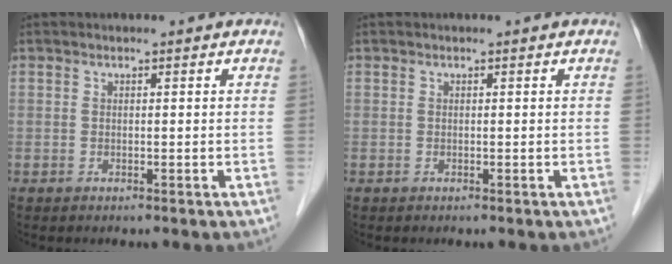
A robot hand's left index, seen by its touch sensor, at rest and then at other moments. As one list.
[{"total": 0.0}]